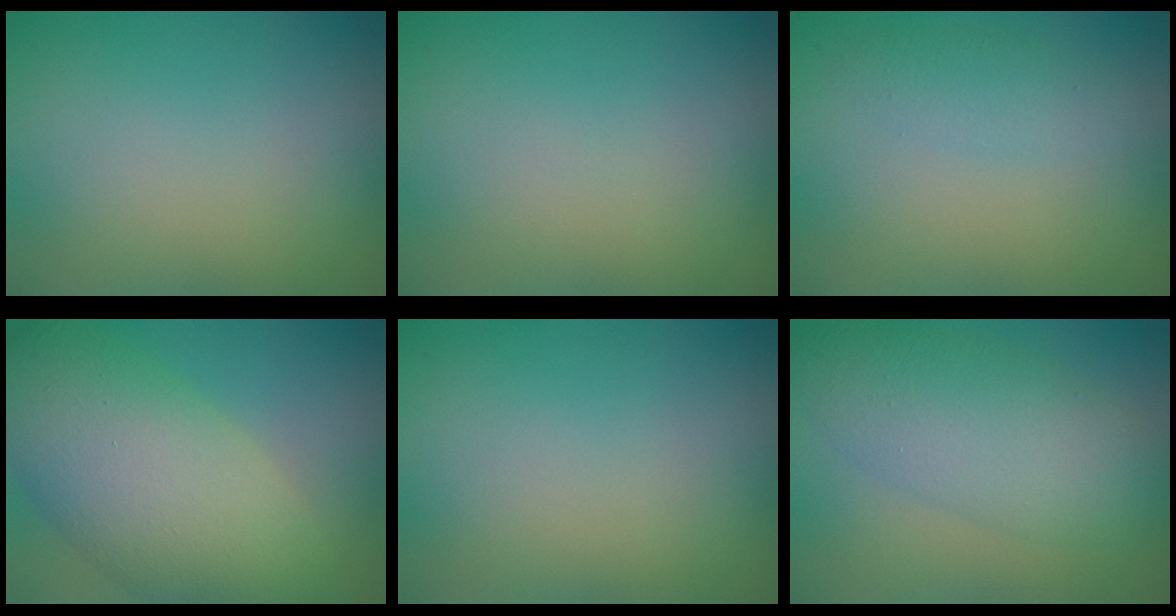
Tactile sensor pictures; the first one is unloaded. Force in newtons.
{"total": 0.0}
{"total": 1.6, "press": 1.6, "slide": 0.0}
{"total": 9.7, "press": 9.7, "slide": 0.6}
{"total": 0.0}
{"total": 6.3, "press": 6.3, "slide": 0.1}